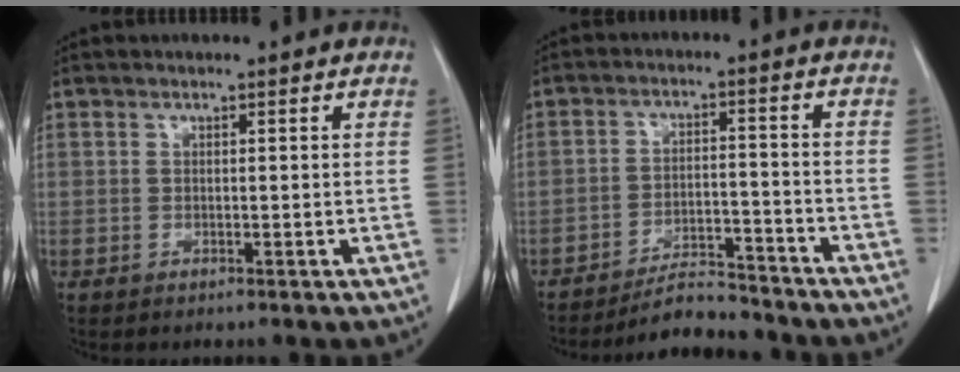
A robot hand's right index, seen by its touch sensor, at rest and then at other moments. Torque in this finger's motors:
{"motor_torque": [-0.71, -0.78, -0.18, -0.10]}